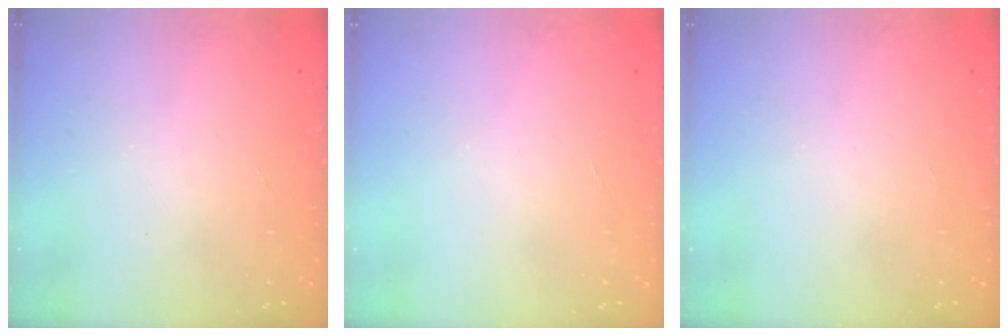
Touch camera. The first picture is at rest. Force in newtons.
{"total": 0.0}
{"total": 0.0}